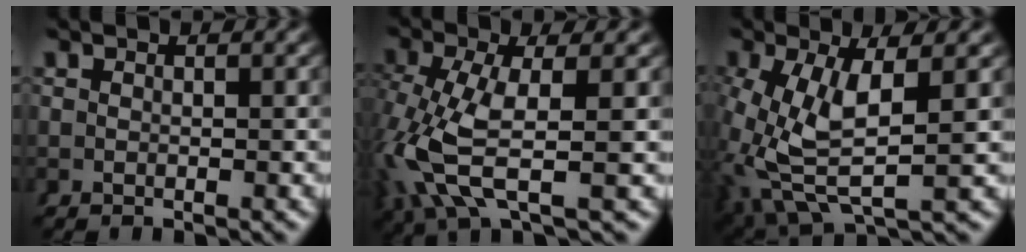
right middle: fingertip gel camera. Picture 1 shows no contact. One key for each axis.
{"total": 6.6, "fx": -0.5, "fy": 3.4, "fz": 5.6, "tx": -0.160, "ty": -0.030, "tz": 0.008}
{"total": 7.3, "fx": 0.0, "fy": 3.9, "fz": 6.1, "tx": -0.154, "ty": -0.031, "tz": 0.020}